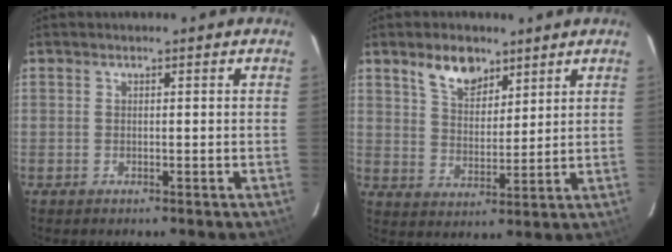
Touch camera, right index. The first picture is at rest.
{"total": 7.9, "force": [5.3, 4.1, 4.1], "torque": [-0.068, 0.009, 0.100]}